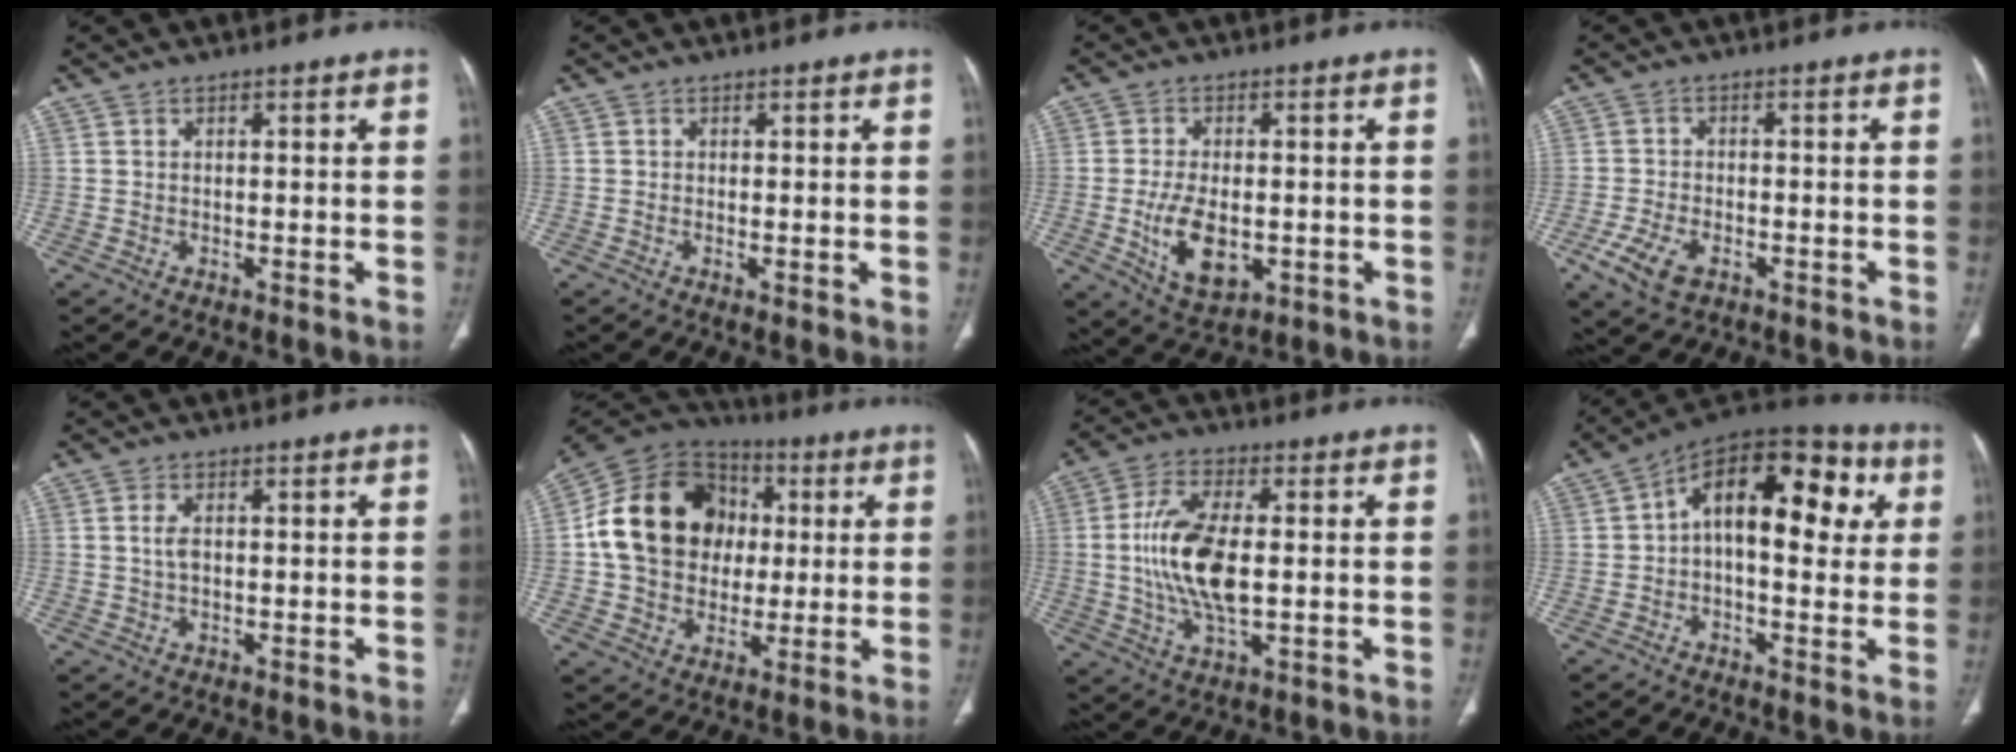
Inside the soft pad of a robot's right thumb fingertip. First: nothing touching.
{"total": 1.2, "force": [-0.1, 0.4, 1.2], "torque": [-0.024, -0.005, -0.003]}
{"total": 9.7, "force": [-2.0, 5.5, 7.7], "torque": [-0.131, -0.007, -0.020]}
{"total": 6.9, "force": [-3.2, 3.9, 4.7], "torque": [-0.100, 0.005, -0.055]}
{"total": 2.5, "force": [0.3, 1.4, 2.1], "torque": [-0.047, 0.002, 0.007]}
{"total": 20.4, "force": [2.0, 16.5, 11.8], "torque": [-0.190, 0.024, 0.035]}
{"total": 13.7, "force": [0.0, 6.1, 12.2], "torque": [-0.250, 0.001, 0.001]}
{"total": 19.6, "force": [3.7, 10.6, 16.1], "torque": [-0.195, 0.036, 0.041]}